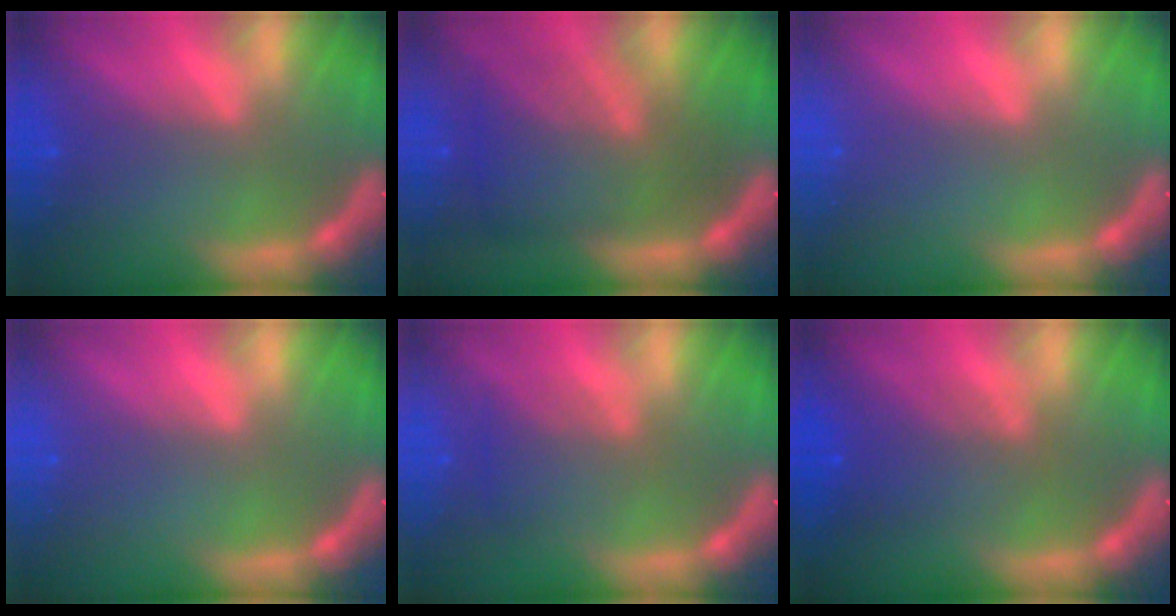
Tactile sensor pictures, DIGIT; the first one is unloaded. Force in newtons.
{"total": 8.1}
{"total": 0.0}
{"total": 0.0}
{"total": 3.0}
{"total": 4.0}